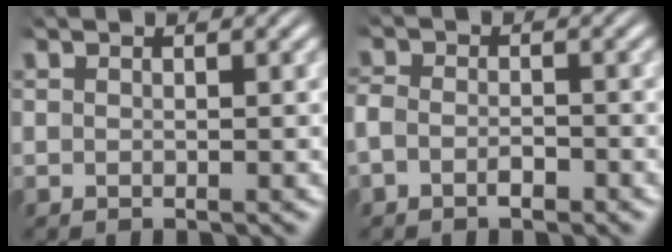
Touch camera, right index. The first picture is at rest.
{"total": 2.2, "force": [-1.1, 1.5, 1.1], "torque": [-0.033, -0.008, -0.019]}